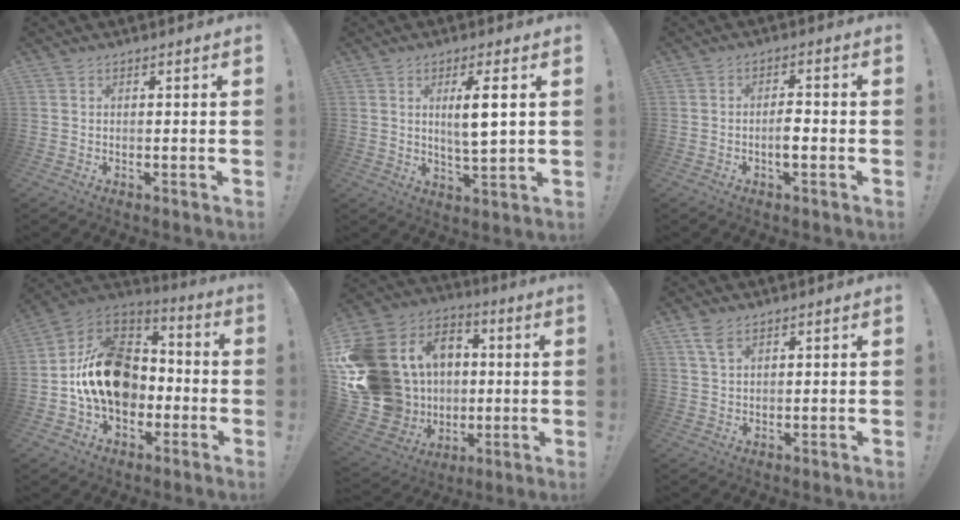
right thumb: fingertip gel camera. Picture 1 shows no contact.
{"total": 7.2, "force": [2.1, 1.0, 6.8], "torque": [-0.107, -0.009, 0.029]}
{"total": 4.2, "force": [-1.4, 1.4, 3.7], "torque": [-0.070, 0.002, -0.025]}
{"total": 20.6, "force": [-1.0, 15.5, 13.4], "torque": [-0.211, 0.027, -0.002]}
{"total": 23.3, "force": [1.9, 20.5, 10.8], "torque": [-0.207, -0.014, 0.104]}
{"total": 4.8, "force": [3.0, 2.2, 3.1], "torque": [-0.055, -0.011, 0.056]}